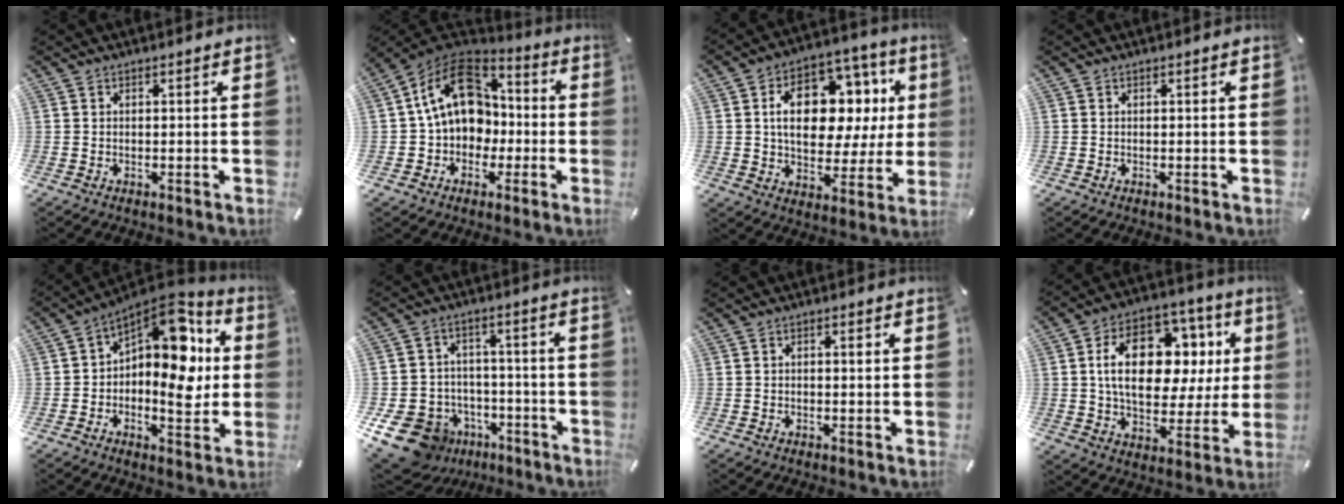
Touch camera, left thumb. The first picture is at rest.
{"total": 17.0, "force": [1.7, 13.4, 10.3], "torque": [-0.179, 0.001, 0.033]}
{"total": 18.0, "force": [4.4, 11.9, 12.8], "torque": [-0.190, -0.007, 0.081]}
{"total": 0.0}
{"total": 14.3, "force": [3.7, 8.6, 10.8], "torque": [-0.148, -0.044, 0.061]}
{"total": 13.9, "force": [-7.2, 10.6, 5.3], "torque": [-0.104, 0.046, -0.120]}
{"total": 1.0, "force": [-0.1, 0.6, 0.9], "torque": [-0.017, 0.003, -0.003]}
{"total": 20.0, "force": [4.5, 13.0, 14.5], "torque": [-0.228, 0.002, 0.080]}